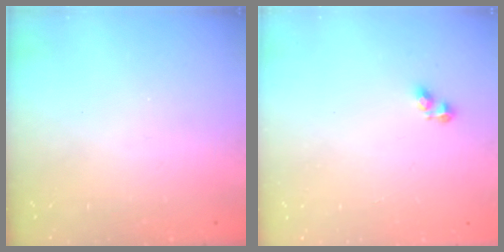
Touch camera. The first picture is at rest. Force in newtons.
{"total": 2.8, "press": 2.8, "slide": 0.3}